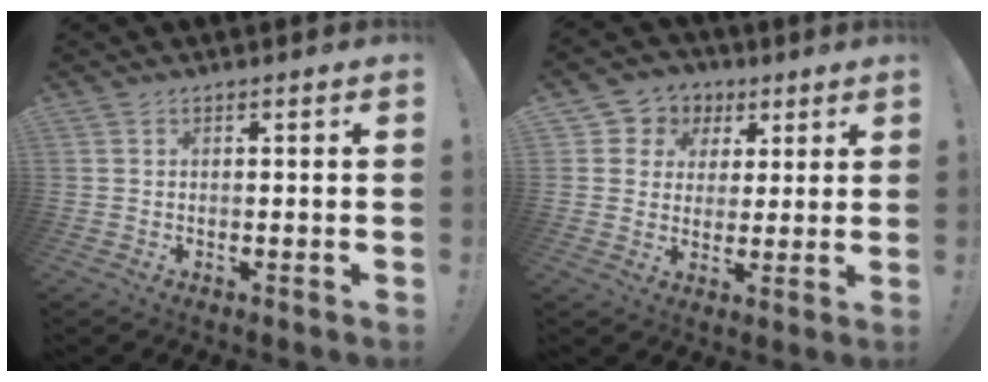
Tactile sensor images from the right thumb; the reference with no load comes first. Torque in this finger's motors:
{"motor_torque": [0.30, 0.39, -0.20, 0.01, 0.00]}